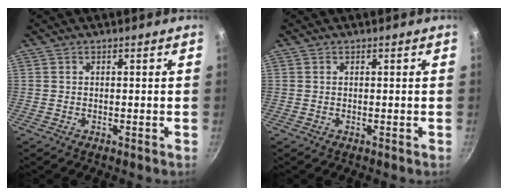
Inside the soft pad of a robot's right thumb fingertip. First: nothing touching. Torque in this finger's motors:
{"motor_torque": [-0.04, 0.24, 0.24, -0.13, -0.02]}